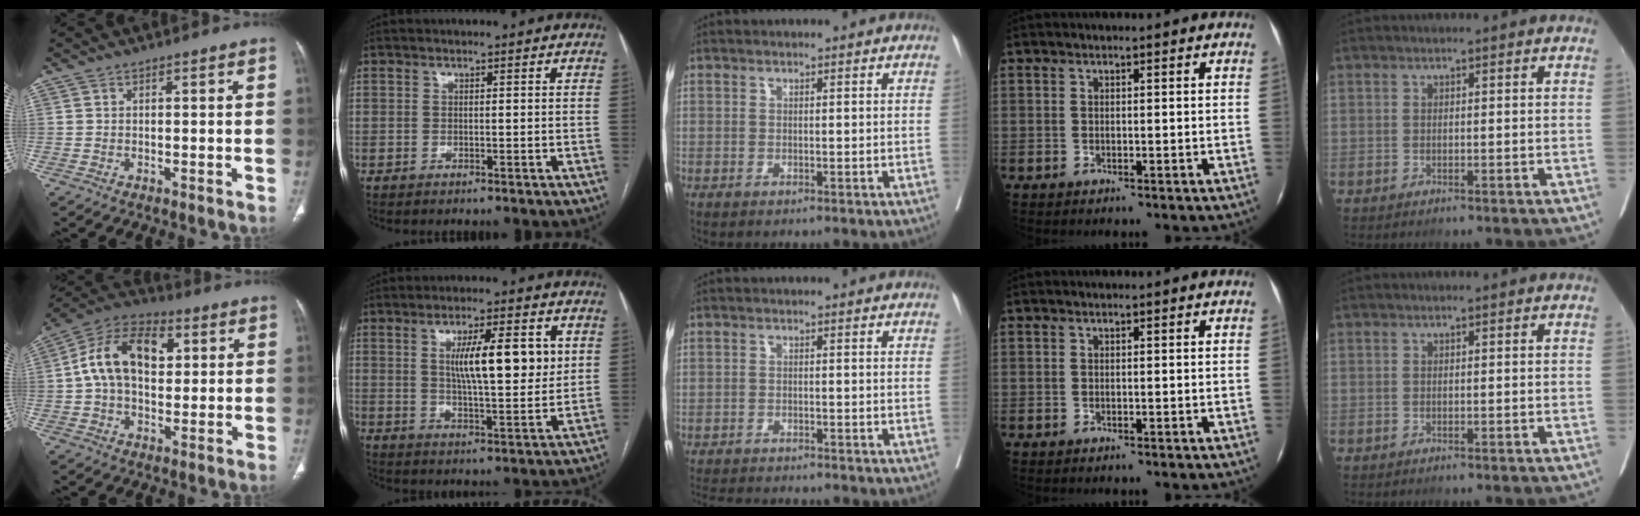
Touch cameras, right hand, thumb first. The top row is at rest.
{"thumb": {"total": 14.9, "force": [2.8, 9.5, 11.1], "torque": [-0.177, 0.023, 0.041]}, "index": {"total": 10.9, "force": [2.8, 2.3, 10.2], "torque": [-0.165, 0.000, 0.047]}, "middle": {"total": 8.5, "force": [-8.0, 0.3, 2.8], "torque": [-0.036, -0.008, -0.114]}}